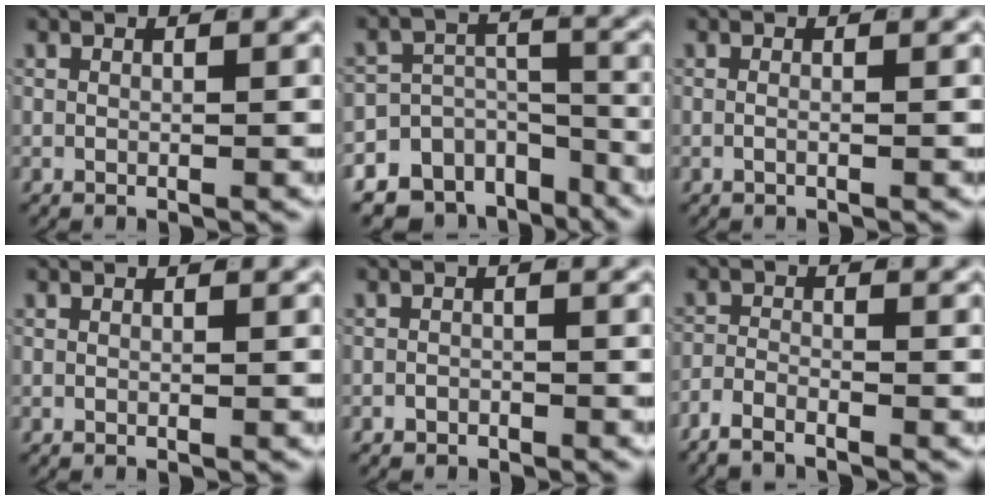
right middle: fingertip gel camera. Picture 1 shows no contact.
{"total": 12.8, "force": [-8.4, 8.5, 4.7], "torque": [-0.071, -0.030, -0.136]}
{"total": 0.7, "force": [-0.4, -0.3, 0.5], "torque": [-0.012, -0.003, -0.006]}
{"total": 0.0}
{"total": 0.9, "force": [-0.9, 0.3, 0.0], "torque": [0.001, -0.003, -0.013]}
{"total": 3.1, "force": [-2.7, 1.0, 1.3], "torque": [-0.024, 0.000, -0.052]}